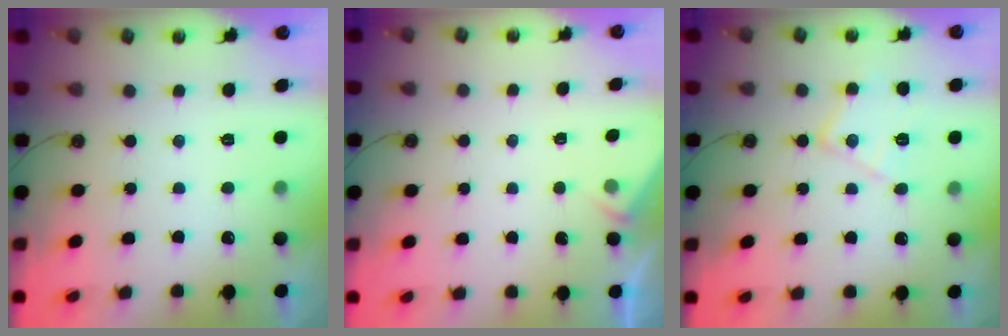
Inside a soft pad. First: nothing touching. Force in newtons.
{"total": 2.8, "press": 2.7, "slide": 0.4}
{"total": 11.6, "press": 11.6, "slide": 0.7}